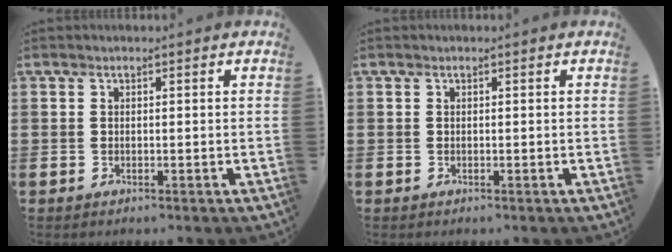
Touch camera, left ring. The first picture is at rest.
{"total": 0.0}